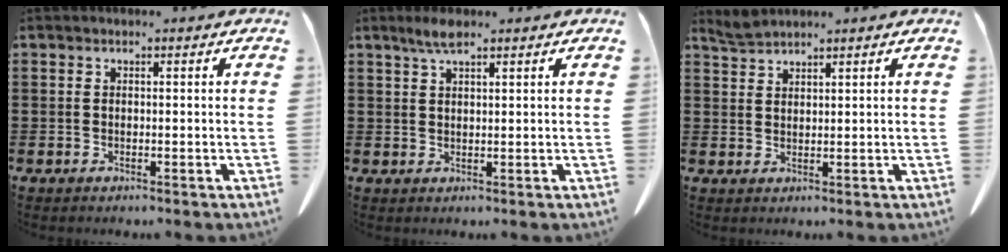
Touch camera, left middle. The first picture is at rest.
{"total": 2.8, "force": [1.8, 0.6, 2.0], "torque": [-0.043, 0.003, 0.032]}
{"total": 1.8, "force": [1.8, 0.1, 0.4], "torque": [-0.014, 0.003, 0.035]}